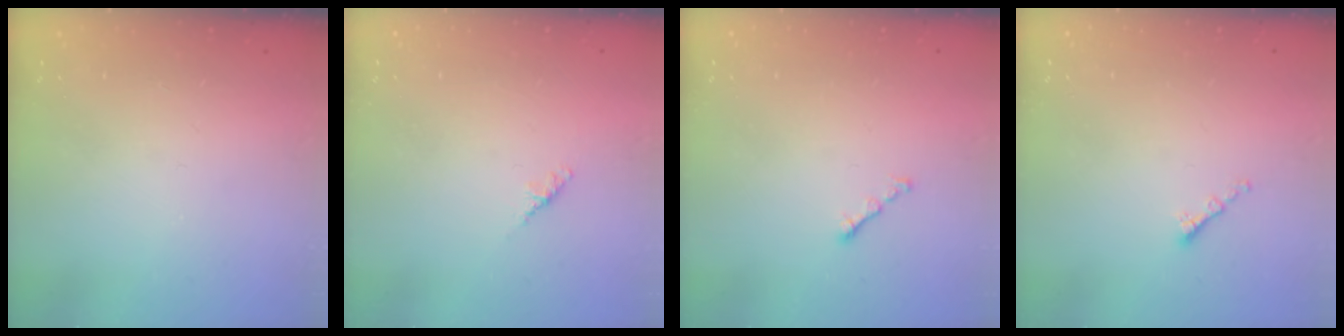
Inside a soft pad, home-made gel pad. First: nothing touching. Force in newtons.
{"total": 1.8, "press": 1.7, "slide": 0.6}
{"total": 0.8, "press": 0.7, "slide": 0.4}
{"total": 1.4, "press": 1.3, "slide": 0.5}